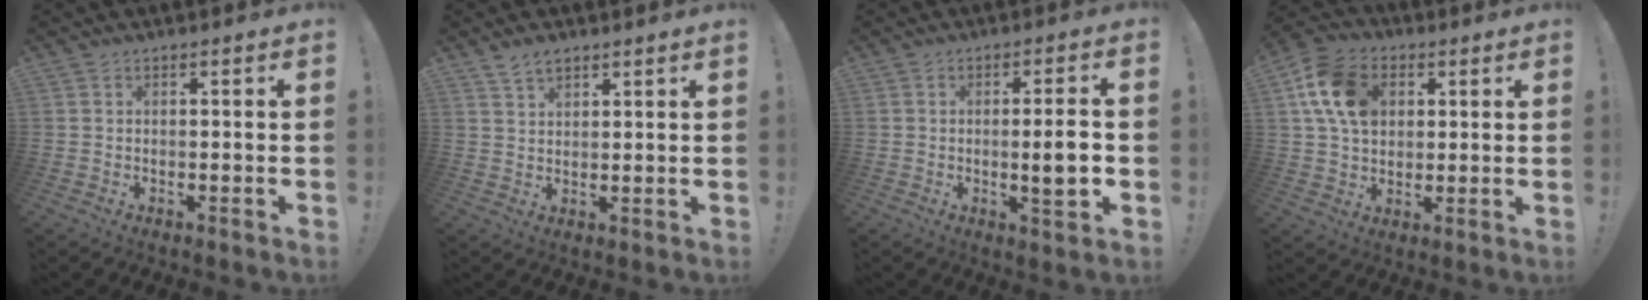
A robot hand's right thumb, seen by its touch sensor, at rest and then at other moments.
{"total": 3.8, "force": [3.2, 1.4, 1.6], "torque": [-0.025, -0.021, 0.059]}
{"total": 7.8, "force": [-0.9, 0.8, 7.7], "torque": [-0.109, -0.006, -0.018]}
{"total": 14.8, "force": [4.3, 11.1, 8.8], "torque": [-0.151, -0.004, 0.086]}